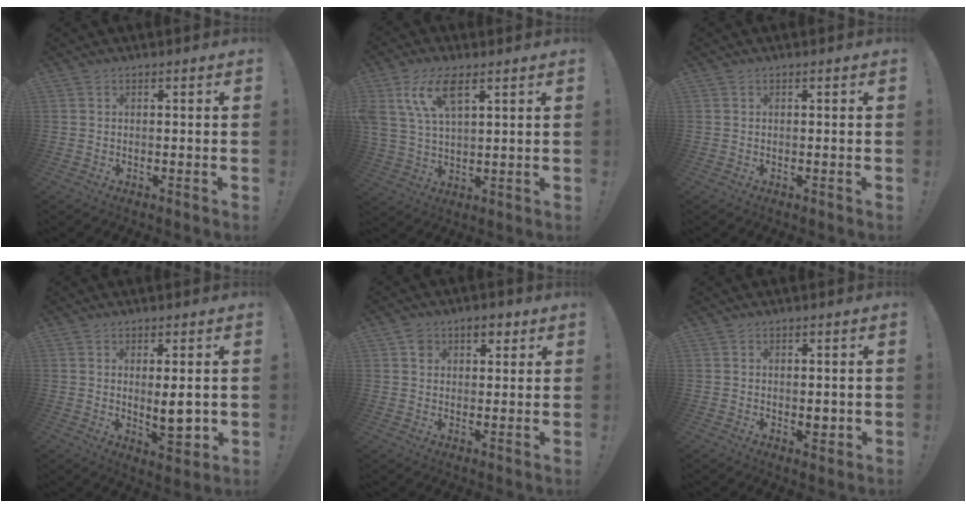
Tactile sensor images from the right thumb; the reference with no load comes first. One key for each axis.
{"total": 11.3, "fx": 5.8, "fy": 5.0, "fz": 8.3, "tx": -0.175, "ty": -0.014, "tz": 0.107}
{"total": 0.0}
{"total": 7.8, "fx": 0.6, "fy": 2.3, "fz": 7.4, "tx": -0.098, "ty": -0.015, "tz": 0.014}
{"total": 5.2, "fx": 2.3, "fy": 4.3, "fz": 1.8, "tx": -0.024, "ty": 0.004, "tz": 0.040}
{"total": 2.1, "fx": 0.1, "fy": 1.6, "fz": 1.4, "tx": -0.010, "ty": -0.003, "tz": 0.000}